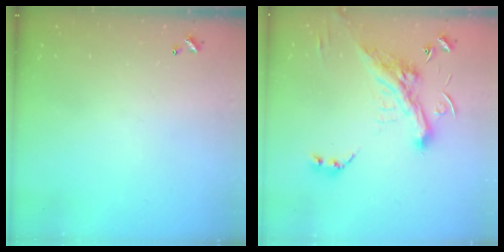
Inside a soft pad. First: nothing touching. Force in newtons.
{"total": 7.4, "press": 7.2, "slide": 1.9}